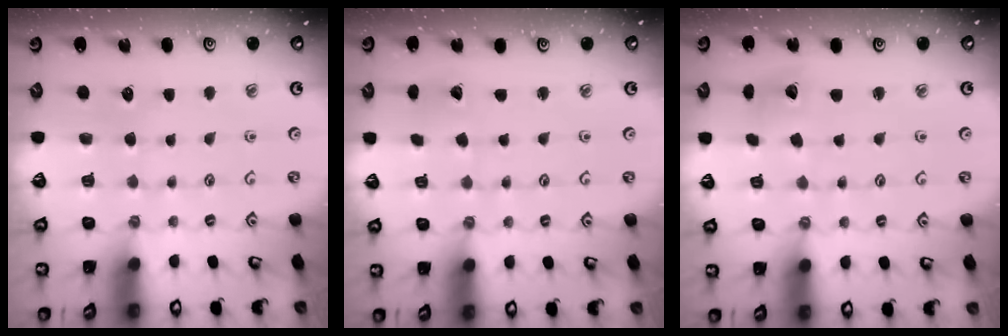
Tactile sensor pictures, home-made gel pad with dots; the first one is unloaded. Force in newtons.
{"total": 2.3, "press": 2.3, "slide": 0.1}
{"total": 3.6, "press": 3.6, "slide": 0.5}